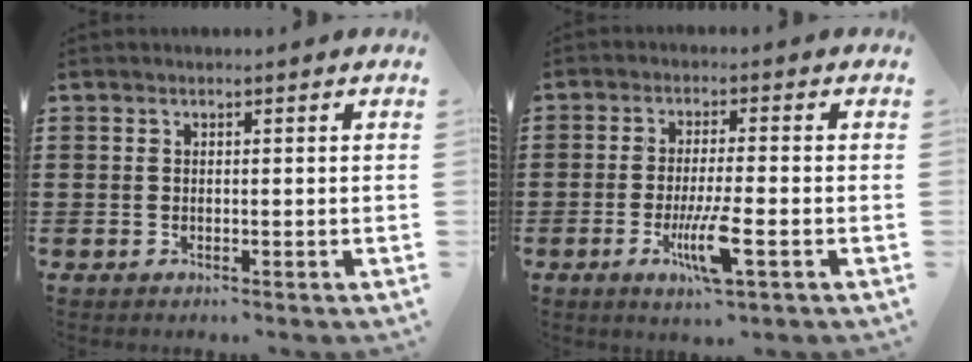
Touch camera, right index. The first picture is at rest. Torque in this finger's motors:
{"motor_torque": [2.14, 0.00, 0.49, 0.12]}